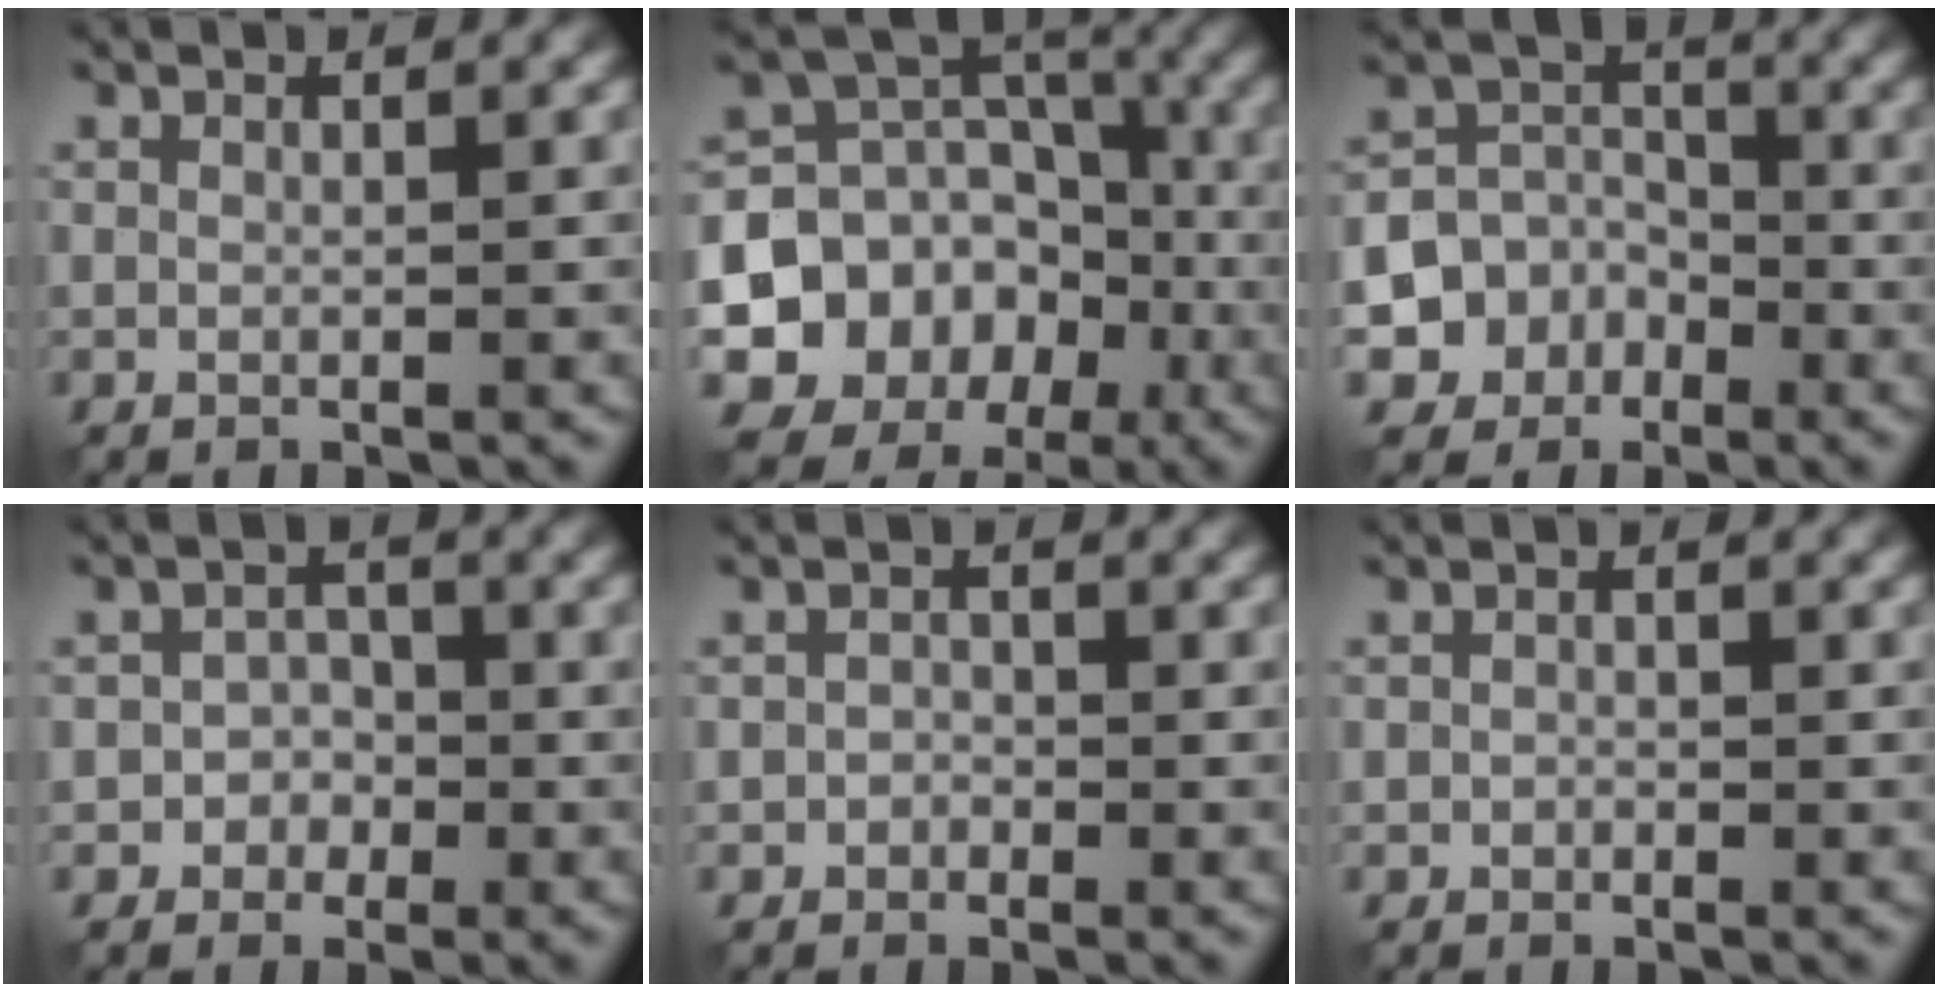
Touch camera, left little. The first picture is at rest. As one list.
[{"total": 10.3, "force": [-3.8, 8.8, 3.6], "torque": [-0.064, 0.005, -0.078]}, {"total": 6.8, "force": [-3.4, 5.8, 1.2], "torque": [-0.006, 0.000, -0.080]}, {"total": 2.1, "force": [-0.9, 1.8, 0.4], "torque": [0.013, 0.010, -0.025]}, {"total": 1.1, "force": [-0.6, 0.9, 0.2], "torque": [0.001, 0.001, -0.012]}, {"total": 0.5, "force": [-0.3, 0.4, 0.1], "torque": [0.001, -0.003, -0.006]}]